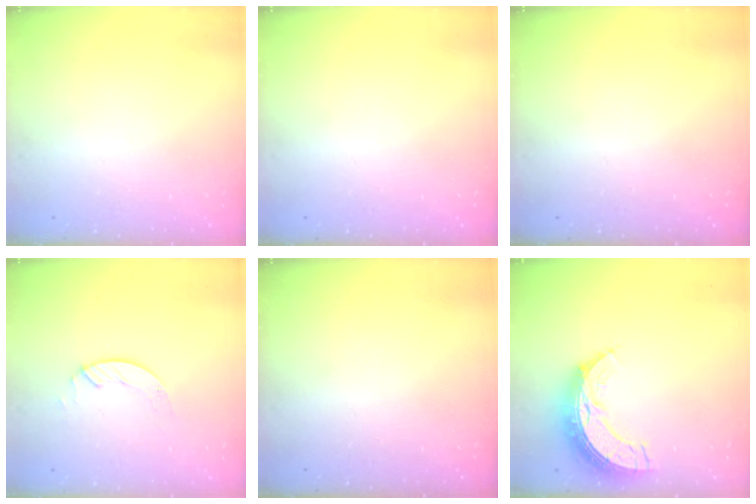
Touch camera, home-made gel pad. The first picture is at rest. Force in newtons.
{"total": 0.0}
{"total": 0.0}
{"total": 3.1, "press": 3.1, "slide": 0.3}
{"total": 0.0}
{"total": 10.5, "press": 10.4, "slide": 0.9}